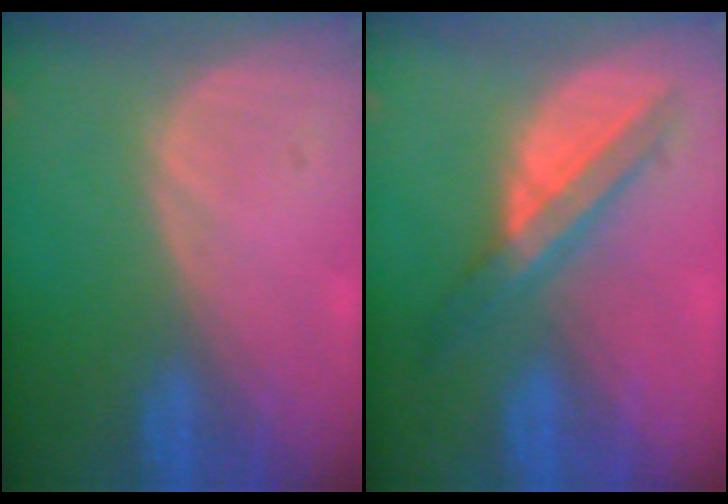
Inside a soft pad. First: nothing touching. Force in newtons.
{"total": 5.7, "press": 5.6, "slide": 1.3}